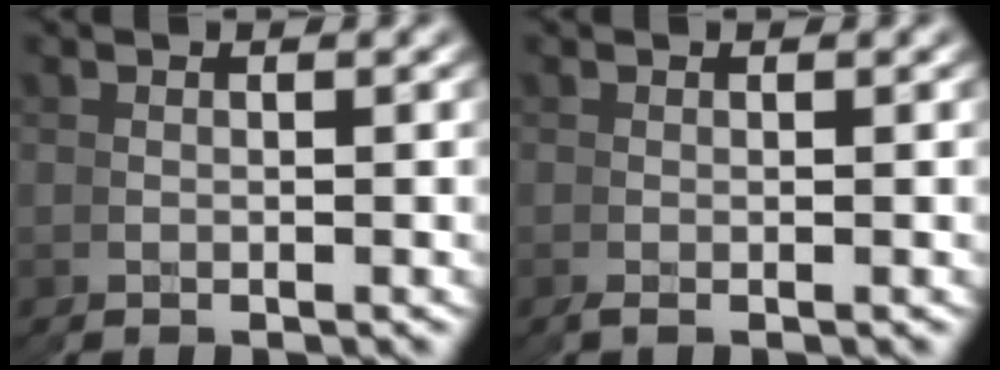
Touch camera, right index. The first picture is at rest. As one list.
[{"total": 0.7, "force": [0.0, -0.6, 0.4], "torque": [-0.002, 0.005, -0.004]}]